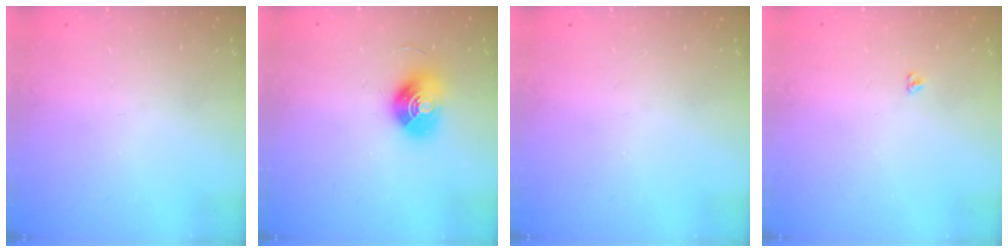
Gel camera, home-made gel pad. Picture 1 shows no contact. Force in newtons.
{"total": 10.3, "press": 10.3, "slide": 0.5}
{"total": 0.0}
{"total": 3.1, "press": 3.0, "slide": 0.4}